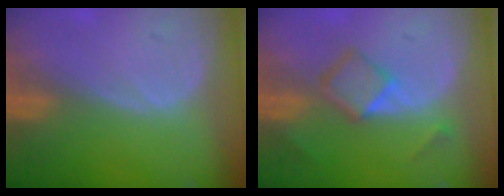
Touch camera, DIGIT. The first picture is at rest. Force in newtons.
{"total": 5.1, "press": 4.7, "slide": 2.0}